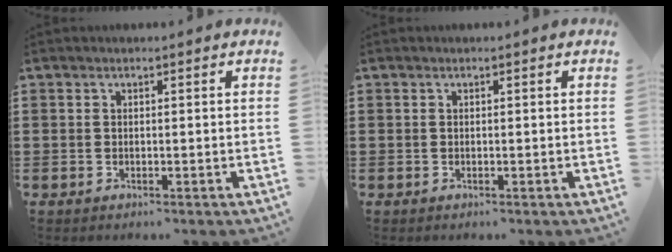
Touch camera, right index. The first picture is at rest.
{"total": 0.0}